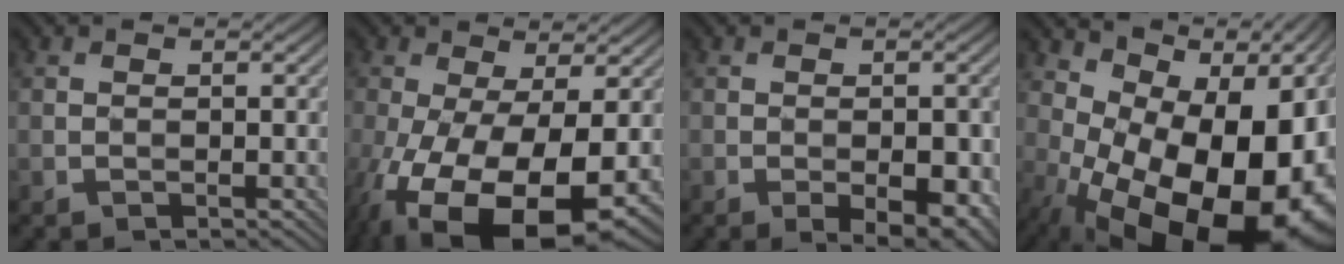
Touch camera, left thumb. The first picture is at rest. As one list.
[{"total": 16.5, "force": [-6.0, 7.8, 13.3], "torque": [-0.273, -0.050, -0.076]}, {"total": 5.7, "force": [-2.4, 2.2, 4.7], "torque": [-0.064, -0.002, -0.023]}, {"total": 19.5, "force": [-4.2, 11.1, 15.6], "torque": [-0.198, -0.022, -0.036]}]